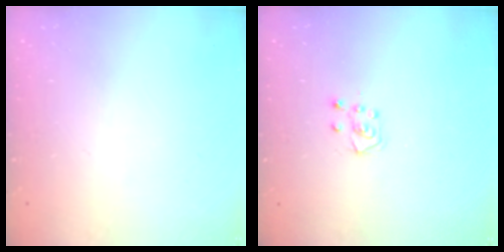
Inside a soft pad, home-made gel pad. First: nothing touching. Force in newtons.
{"total": 4.8, "press": 4.8, "slide": 0.5}